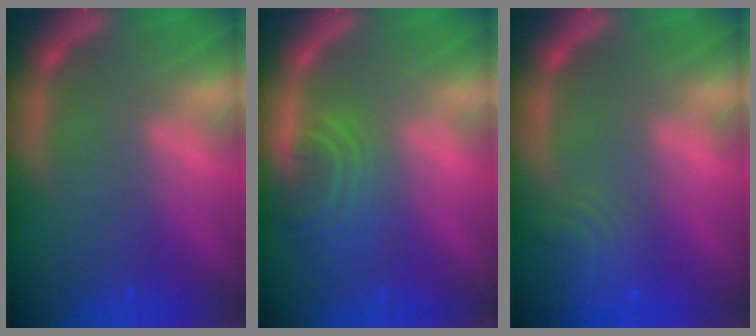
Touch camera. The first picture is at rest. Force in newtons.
{"total": 4.5}
{"total": 4.5}